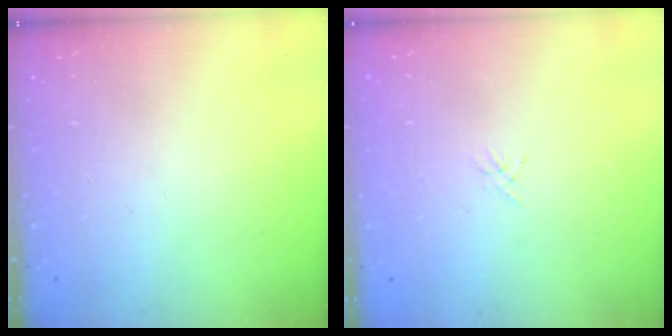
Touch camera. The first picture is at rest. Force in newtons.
{"total": 1.3, "press": 1.2, "slide": 0.4}